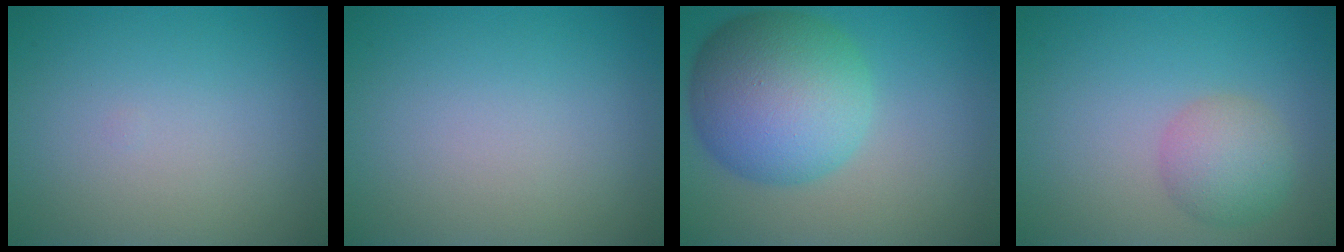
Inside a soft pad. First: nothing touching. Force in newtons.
{"total": 0.0}
{"total": 10.0, "press": 10.0, "slide": 0.1}
{"total": 3.3, "press": 3.3, "slide": 0.0}